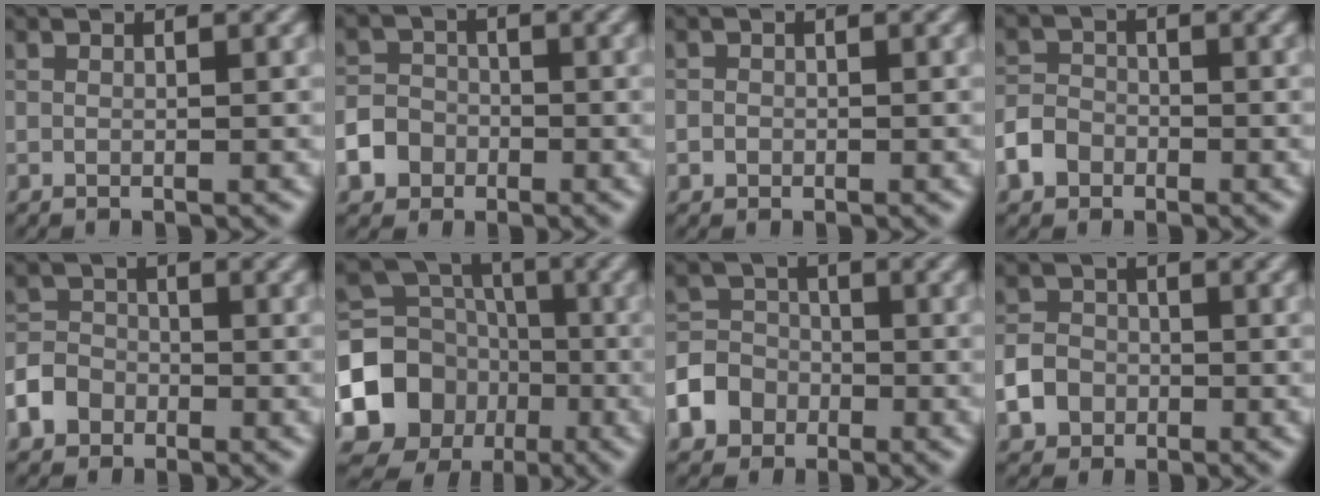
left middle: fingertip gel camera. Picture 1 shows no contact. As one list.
[{"total": 5.4, "force": [-2.9, 4.4, 1.2], "torque": [-0.009, -0.008, -0.067]}, {"total": 0.8, "force": [-0.3, 0.7, 0.1], "torque": [0.006, 0.001, -0.007]}, {"total": 3.7, "force": [-2.2, 2.8, 1.1], "torque": [-0.012, -0.006, -0.045]}, {"total": 4.8, "force": [-2.7, 3.8, 1.2], "torque": [-0.008, -0.006, -0.059]}, {"total": 10.5, "force": [-3.3, 9.0, 4.1], "torque": [-0.094, -0.013, -0.065]}, {"total": 6.2, "force": [-2.9, 5.3, 1.5], "torque": [-0.019, -0.003, -0.078]}, {"total": 5.1, "force": [-2.5, 4.1, 1.5], "torque": [-0.013, -0.012, -0.057]}]